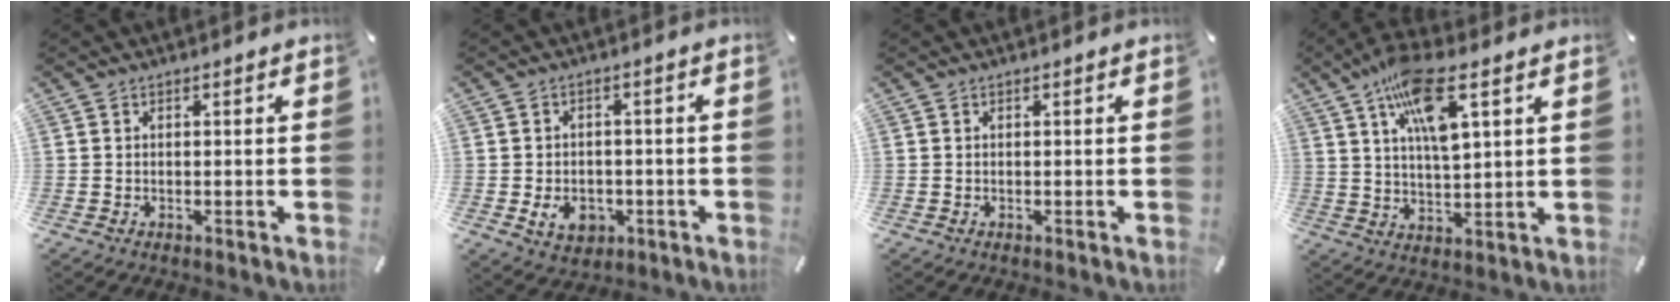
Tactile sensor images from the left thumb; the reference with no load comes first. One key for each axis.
{"total": 6.6, "fx": -1.9, "fy": 5.3, "fz": 3.6, "tx": -0.063, "ty": 0.002, "tz": -0.036}
{"total": 0.0}
{"total": 12.6, "fx": 6.6, "fy": 4.0, "fz": 10.0, "tx": -0.178, "ty": -0.014, "tz": 0.114}